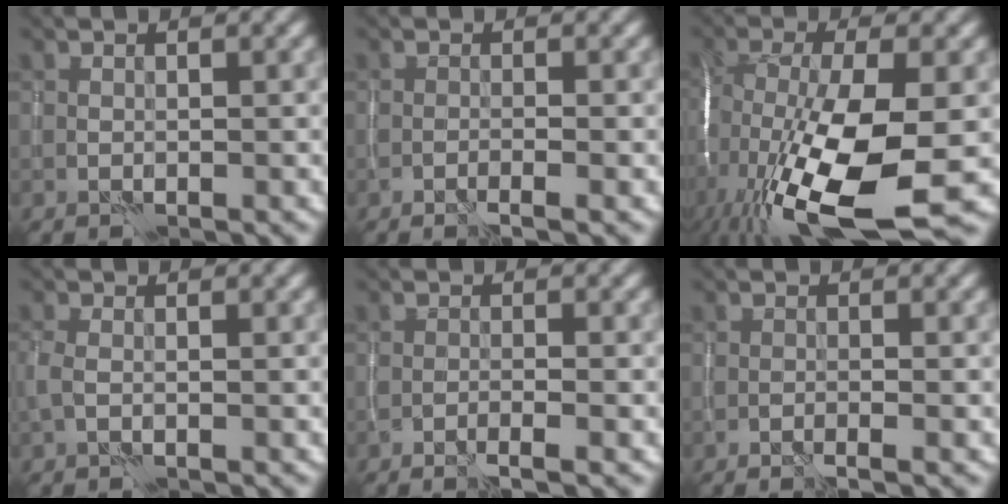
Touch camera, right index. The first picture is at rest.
{"total": 1.5, "force": [-0.8, 0.3, 1.3], "torque": [-0.015, -0.002, -0.016]}
{"total": 16.4, "force": [-6.7, 5.6, 13.9], "torque": [-0.280, -0.026, -0.110]}
{"total": 1.4, "force": [-0.2, 0.6, 1.2], "torque": [-0.030, 0.000, -0.005]}
{"total": 1.9, "force": [-1.0, 0.4, 1.5], "torque": [-0.017, -0.003, -0.022]}
{"total": 1.2, "force": [-0.6, 0.2, 1.0], "torque": [-0.015, -0.004, -0.013]}